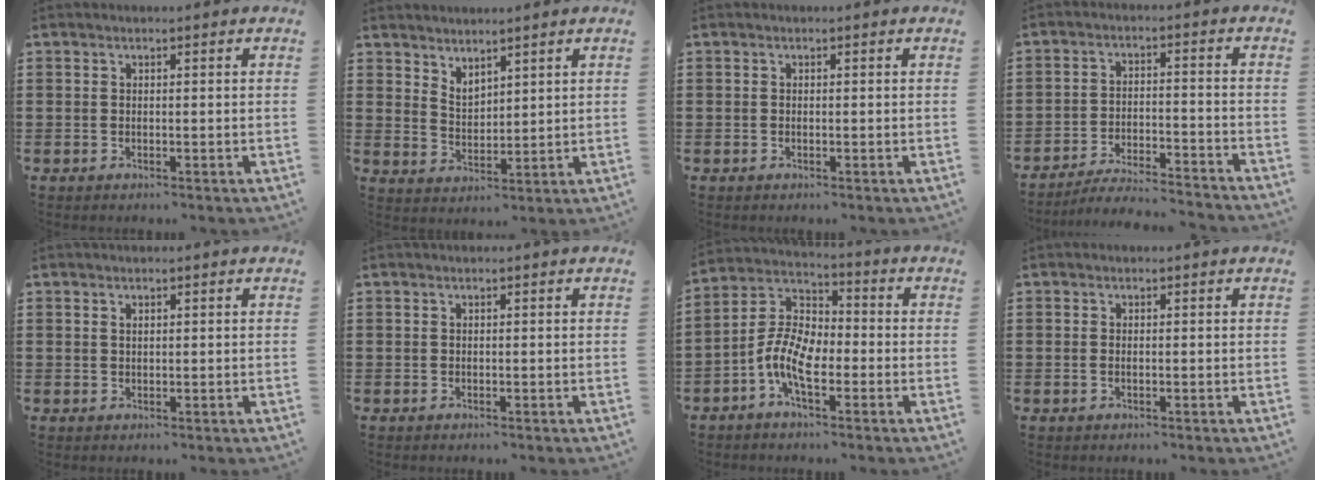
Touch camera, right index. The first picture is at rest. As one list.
[{"total": 3.0, "force": [2.8, 1.1, 0.2], "torque": [-0.012, -0.001, 0.053]}, {"total": 0.0}, {"total": 5.2, "force": [-5.0, 0.0, 1.3], "torque": [-0.030, -0.003, -0.101]}, {"total": 0.6, "force": [0.3, 0.4, 0.4], "torque": [-0.010, 0.002, 0.006]}, {"total": 0.0}, {"total": 8.9, "force": [-3.5, 4.2, 7.0], "torque": [-0.174, -0.006, -0.074]}, {"total": 0.5, "force": [-0.1, 0.1, 0.5], "torque": [-0.011, -0.003, -0.002]}]